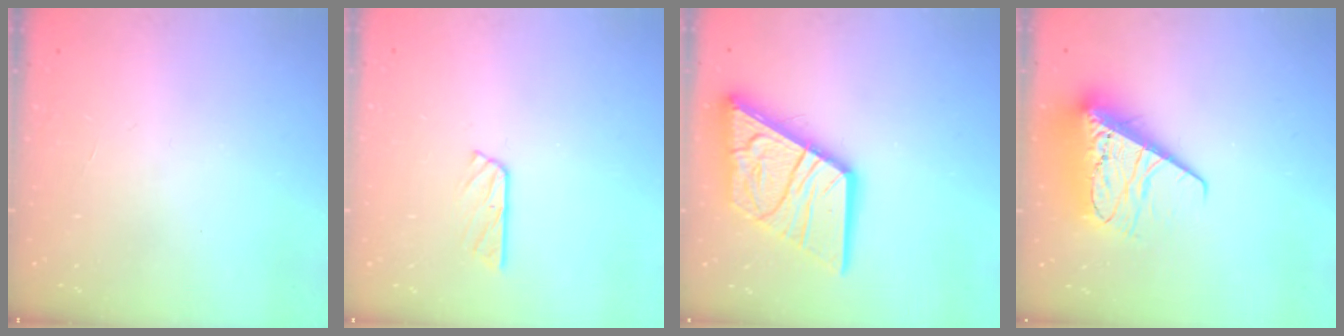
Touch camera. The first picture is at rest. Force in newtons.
{"total": 3.9, "press": 3.9, "slide": 0.4}
{"total": 21.2, "press": 21.1, "slide": 2.4}
{"total": 12.4, "press": 12.4, "slide": 0.8}